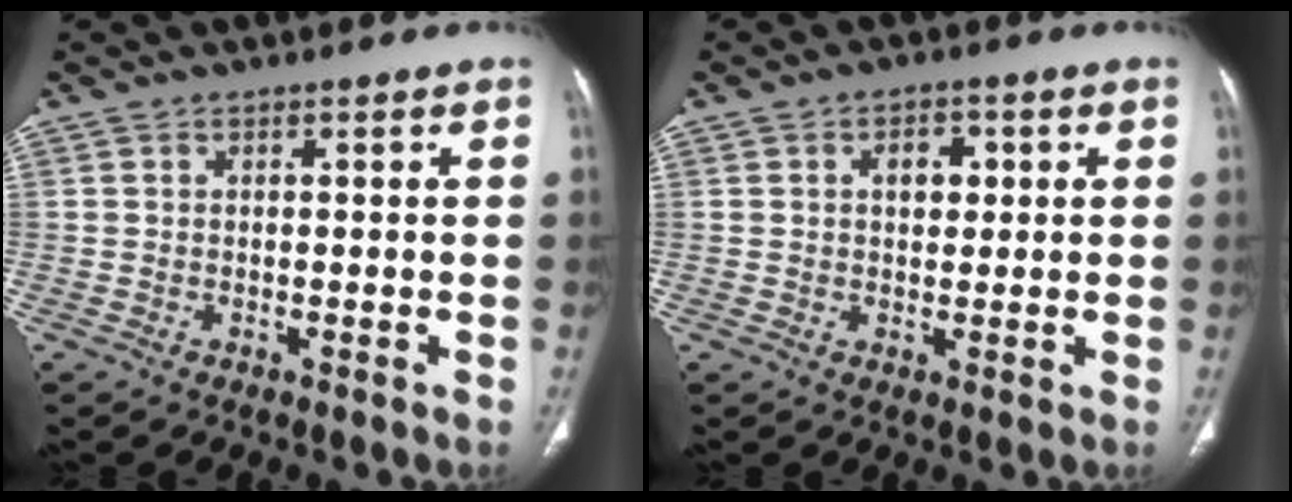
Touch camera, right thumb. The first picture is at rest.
{"total": 4.2, "force": [1.1, 2.8, 3.0], "torque": [-0.029, 0.001, 0.016]}